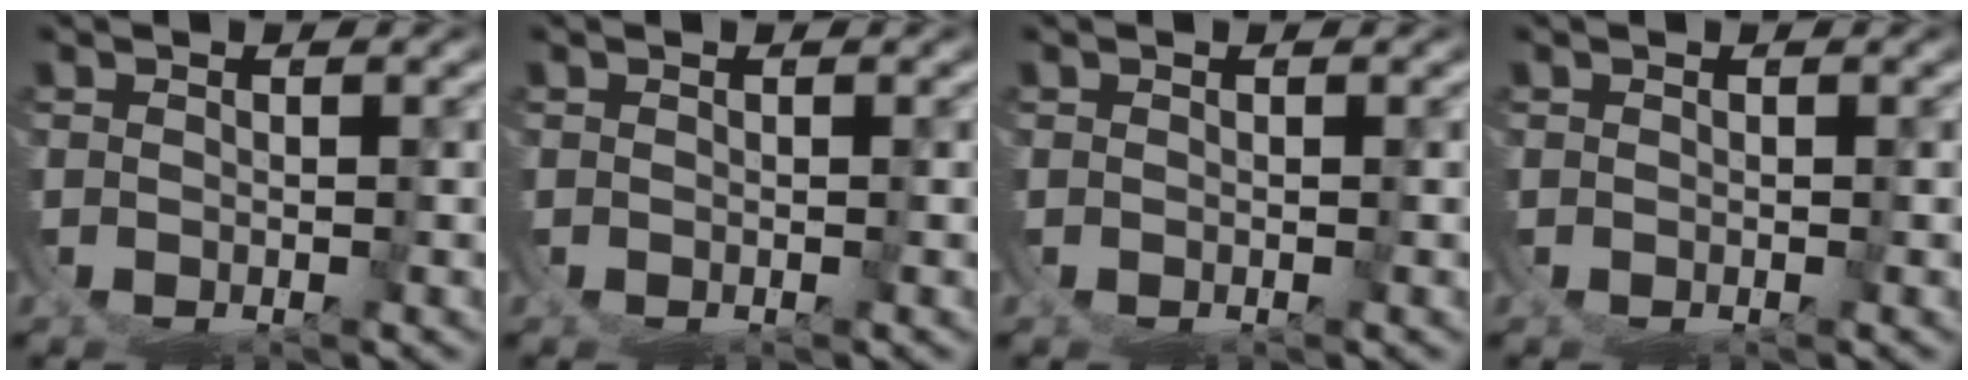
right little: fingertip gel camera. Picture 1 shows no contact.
{"total": 0.0}
{"total": 0.0}
{"total": 0.0}